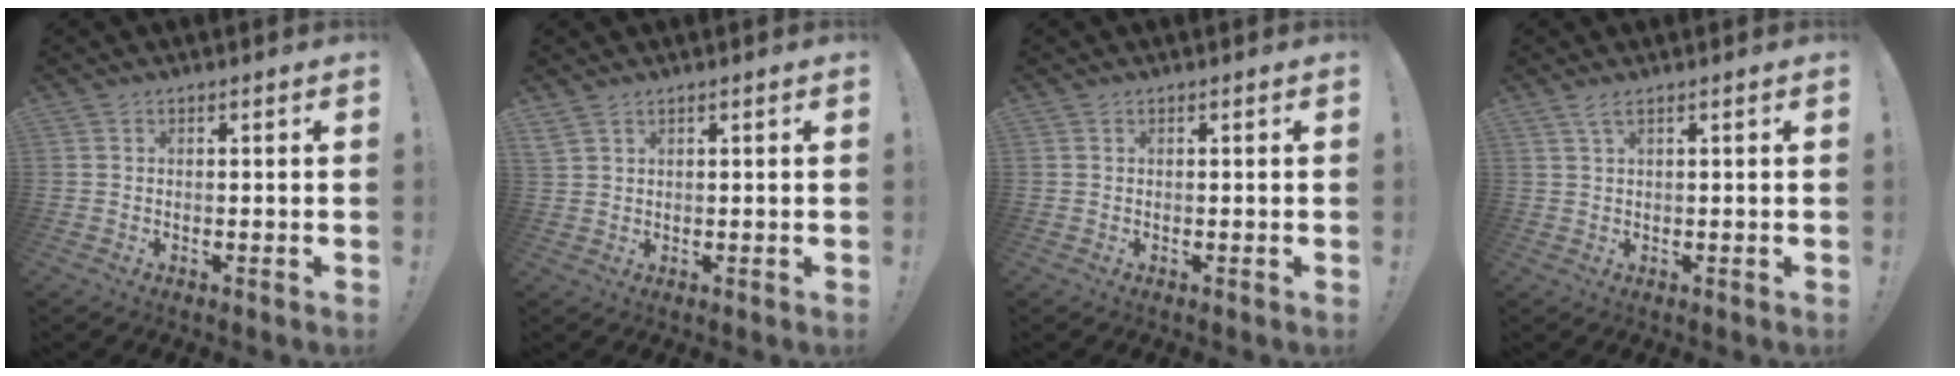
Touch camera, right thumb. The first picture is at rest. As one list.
[{"total": 2.5, "force": [2.0, 0.9, 1.3], "torque": [-0.027, -0.007, 0.038]}, {"total": 0.0}, {"total": 2.2, "force": [1.3, 0.3, 1.8], "torque": [-0.041, 0.002, 0.023]}]